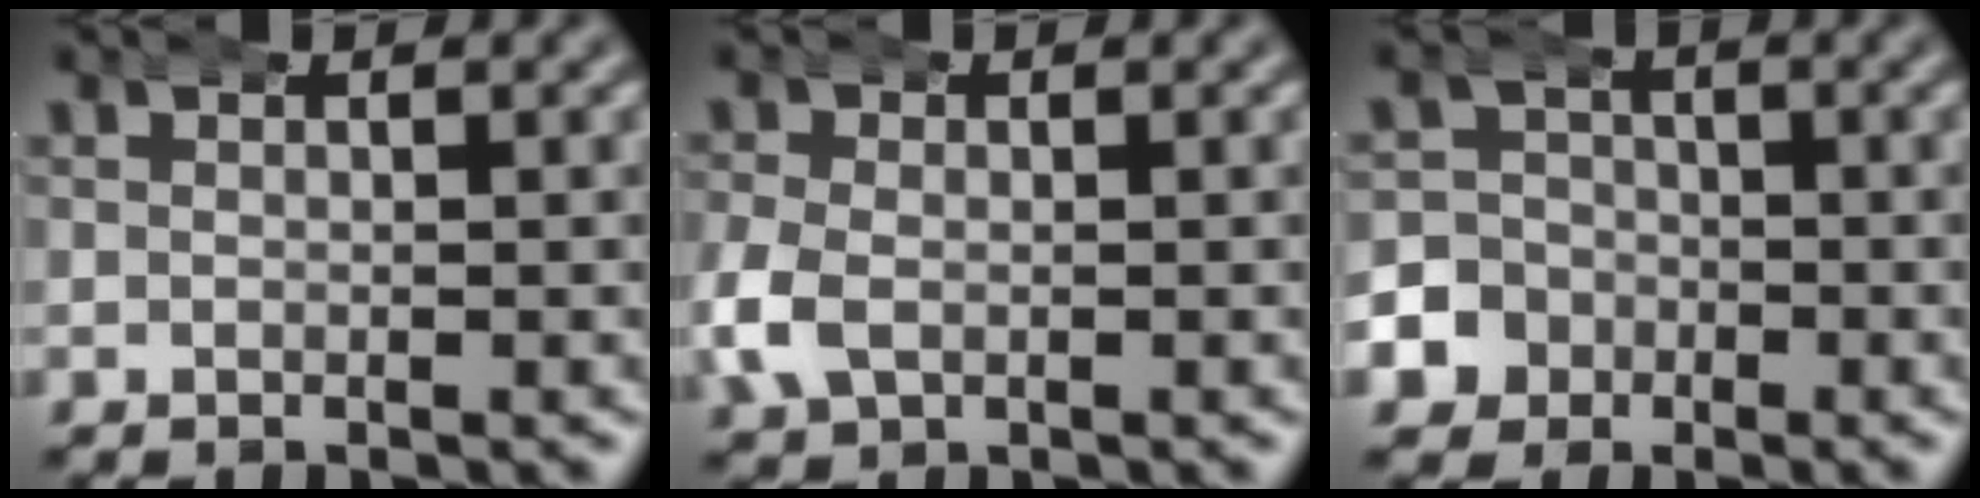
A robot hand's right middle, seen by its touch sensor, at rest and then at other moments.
{"total": 2.7, "force": [-0.8, 2.2, 1.4], "torque": [-0.051, -0.001, -0.013]}
{"total": 8.5, "force": [-3.3, 7.7, 1.5], "torque": [-0.051, -0.026, -0.064]}